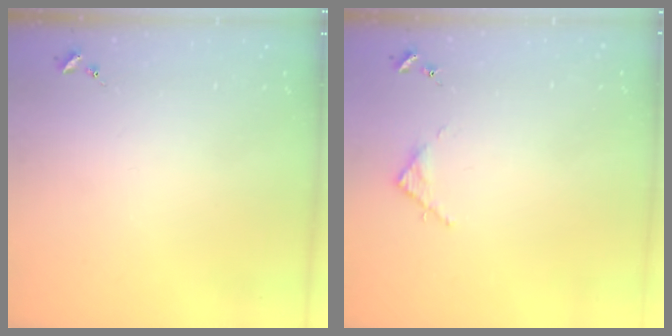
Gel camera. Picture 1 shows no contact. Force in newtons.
{"total": 2.8, "press": 2.8, "slide": 0.4}